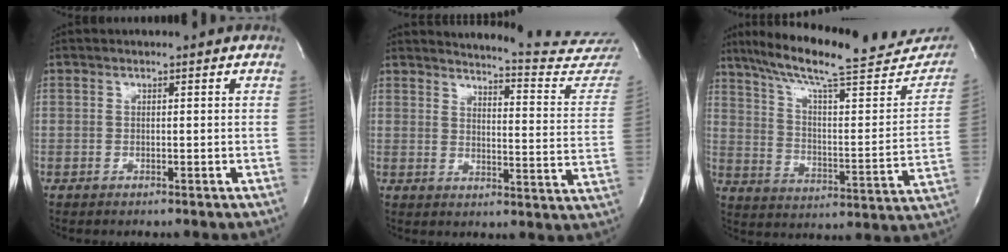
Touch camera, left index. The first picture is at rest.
{"total": 19.4, "force": [19.2, -0.2, 3.2], "torque": [-0.037, -0.142, 0.207]}
{"total": 27.4, "force": [22.8, 4.9, 14.5], "torque": [-0.226, -0.018, 0.309]}